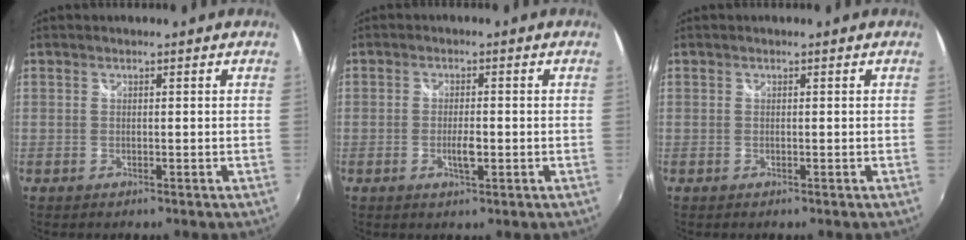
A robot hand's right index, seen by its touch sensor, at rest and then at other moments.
{"total": 3.2, "force": [-1.0, 1.1, 2.9], "torque": [-0.054, -0.003, -0.017]}
{"total": 0.0}